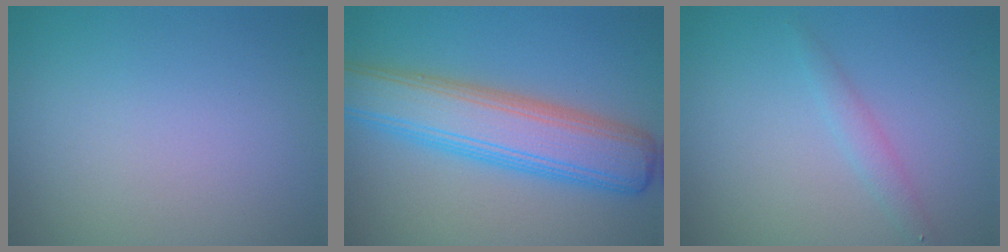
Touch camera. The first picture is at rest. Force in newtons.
{"total": 7.7, "press": 7.7, "slide": 0.4}
{"total": 1.3, "press": 1.3, "slide": 0.0}